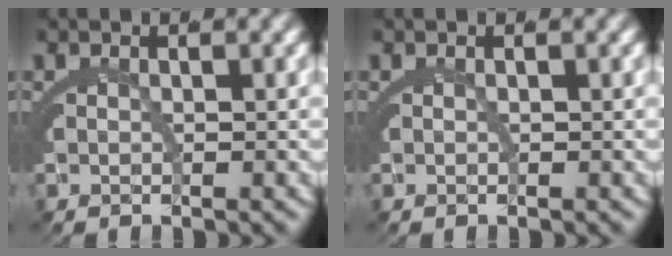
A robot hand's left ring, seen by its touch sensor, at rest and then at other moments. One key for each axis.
{"total": 0.0}